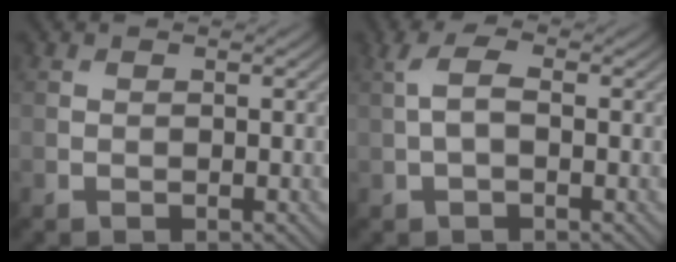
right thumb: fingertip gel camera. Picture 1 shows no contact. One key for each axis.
{"total": 2.8, "fx": 0.0, "fy": 1.3, "fz": 2.5, "tx": -0.057, "ty": 0.007, "tz": -0.006}